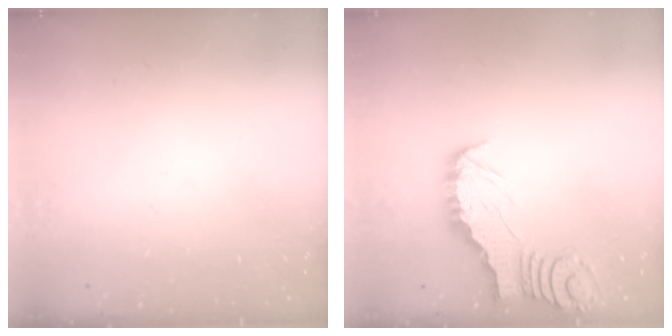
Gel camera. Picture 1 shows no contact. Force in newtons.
{"total": 2.5, "press": 2.5, "slide": 0.2}